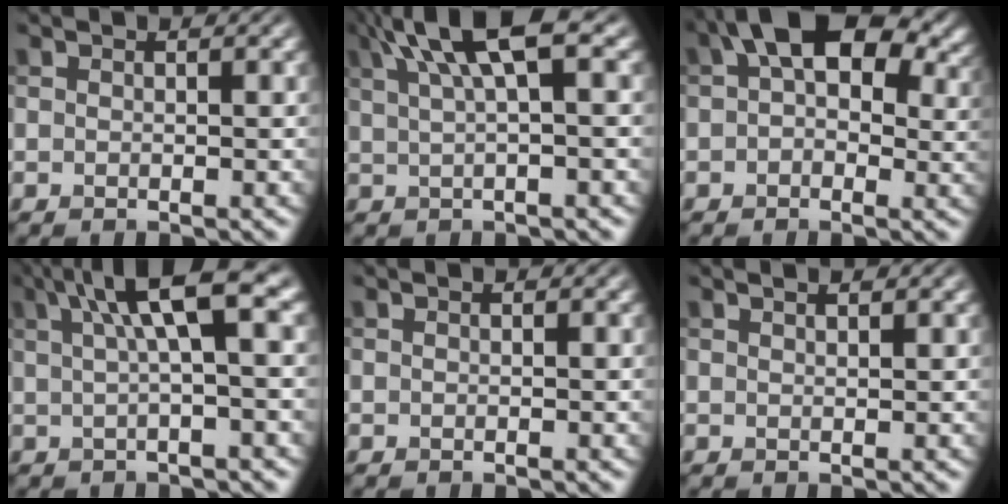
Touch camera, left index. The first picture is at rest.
{"total": 6.8, "force": [3.0, 1.8, 5.8], "torque": [-0.092, 0.021, 0.051]}
{"total": 10.8, "force": [4.1, 6.2, 7.8], "torque": [-0.106, 0.024, 0.051]}
{"total": 7.1, "force": [2.3, 1.6, 6.5], "torque": [-0.087, 0.019, 0.030]}
{"total": 0.0}
{"total": 0.9, "force": [0.7, 0.1, 0.6], "torque": [-0.007, 0.001, 0.010]}